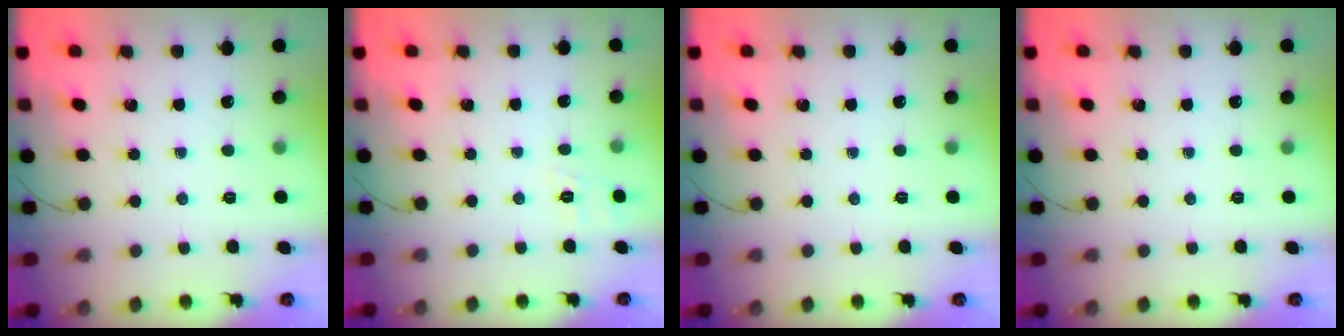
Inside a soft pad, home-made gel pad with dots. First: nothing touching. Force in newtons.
{"total": 7.8, "press": 7.5, "slide": 2.1}
{"total": 0.0}
{"total": 0.0}